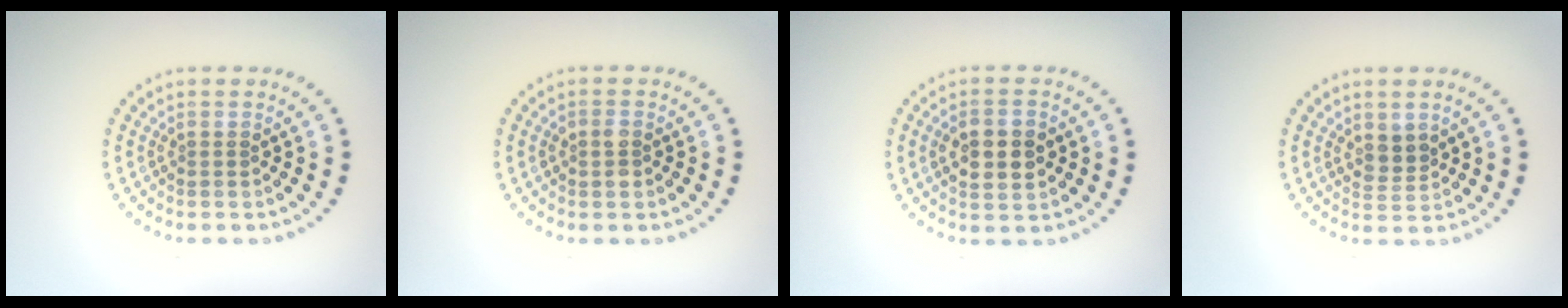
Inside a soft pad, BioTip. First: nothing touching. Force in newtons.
{"total": 1.4, "press": 1.4, "slide": 0.2}
{"total": 4.6, "press": 4.6, "slide": 0.1}
{"total": 1.9, "press": 1.6, "slide": 1.0}